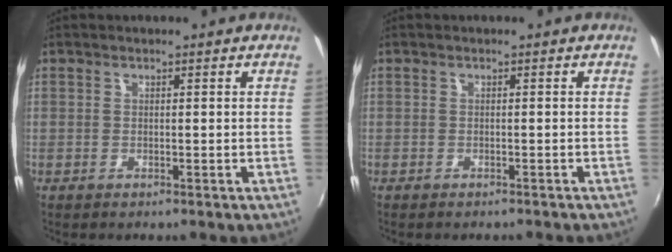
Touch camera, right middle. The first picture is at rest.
{"total": 1.5, "force": [-1.4, 0.3, 0.6], "torque": [-0.014, -0.011, -0.019]}